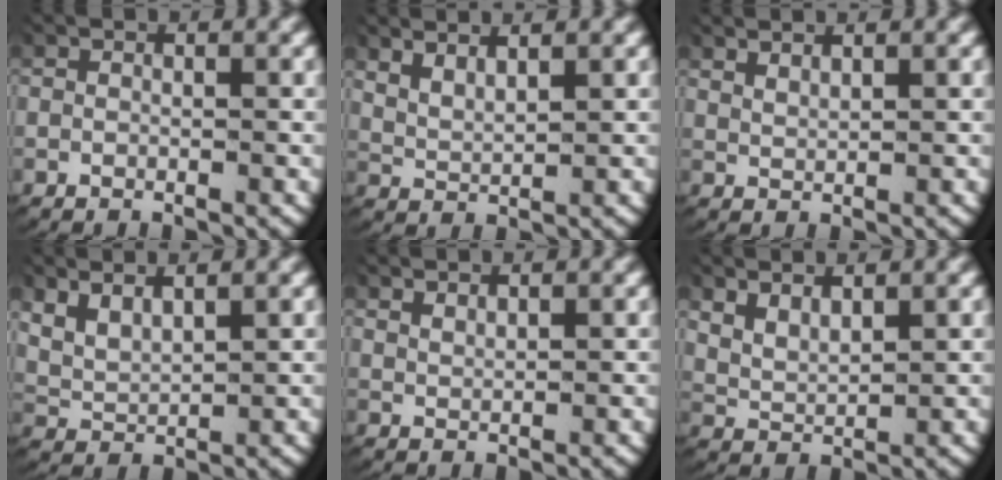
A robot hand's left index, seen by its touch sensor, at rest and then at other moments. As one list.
[{"total": 2.9, "force": [2.0, 1.5, 1.5], "torque": [-0.041, -0.006, 0.038]}, {"total": 1.9, "force": [1.9, 0.0, 0.3], "torque": [-0.014, -0.003, 0.040]}, {"total": 4.1, "force": [1.7, 3.0, 2.0], "torque": [-0.066, -0.008, 0.034]}, {"total": 1.6, "force": [1.6, -0.1, 0.1], "torque": [-0.009, -0.003, 0.036]}, {"total": 3.3, "force": [1.7, 2.3, 1.5], "torque": [-0.048, -0.010, 0.032]}]